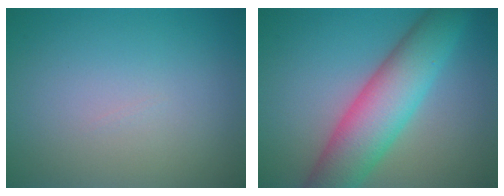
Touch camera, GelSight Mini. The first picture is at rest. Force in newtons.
{"total": 8.1, "press": 8.1, "slide": 0.1}